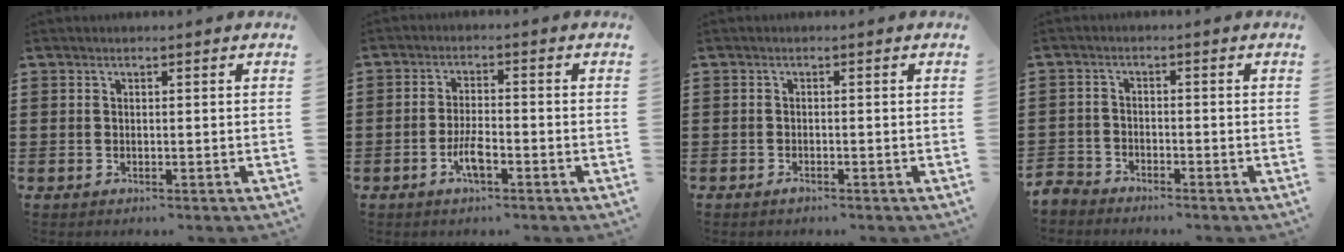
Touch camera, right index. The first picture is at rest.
{"total": 4.1, "force": [-1.9, 1.3, 3.4], "torque": [-0.071, 0.002, -0.038]}
{"total": 0.7, "force": [-0.6, 0.3, 0.3], "torque": [-0.007, -0.003, -0.010]}
{"total": 2.7, "force": [-2.6, 0.7, -0.1], "torque": [-0.012, 0.000, -0.059]}